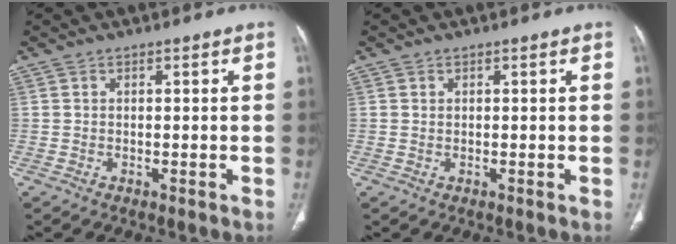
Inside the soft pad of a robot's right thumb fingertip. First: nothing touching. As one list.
[{"total": 0.0}]